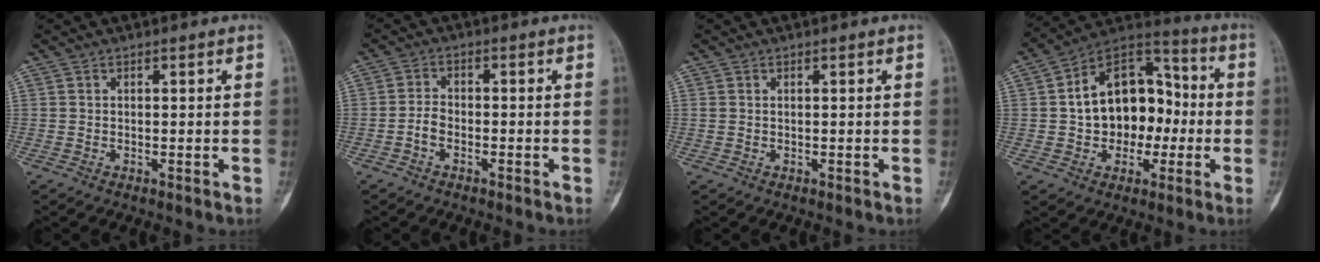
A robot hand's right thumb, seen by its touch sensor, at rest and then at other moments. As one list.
[{"total": 2.9, "force": [-1.4, 1.7, 1.8], "torque": [-0.032, 0.014, -0.032]}, {"total": 0.5, "force": [0.2, 0.3, 0.3], "torque": [-0.009, 0.007, 0.006]}, {"total": 18.0, "force": [-0.6, 12.4, 13.0], "torque": [-0.157, 0.042, -0.013]}]